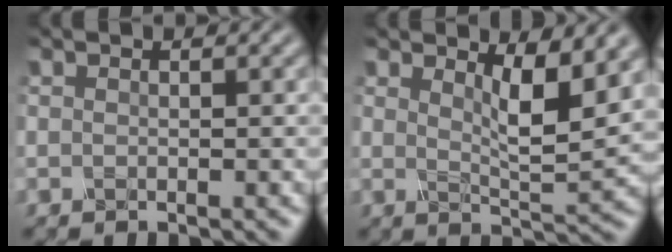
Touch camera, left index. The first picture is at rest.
{"total": 4.5, "force": [2.3, 1.1, 3.7], "torque": [-0.060, -0.013, 0.038]}